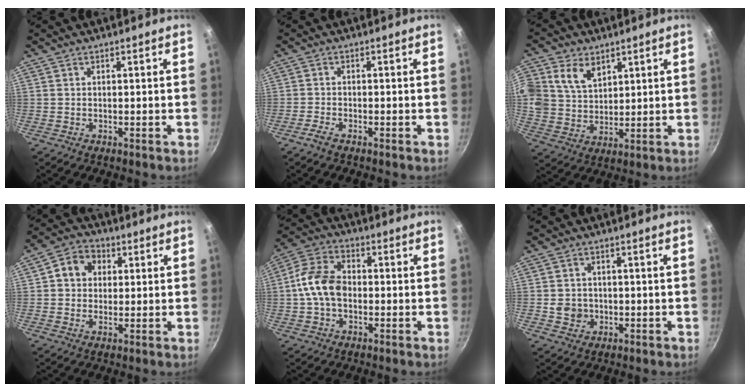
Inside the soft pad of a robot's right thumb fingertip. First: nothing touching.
{"total": 2.1, "force": [-1.6, 0.6, 1.2], "torque": [-0.036, 0.014, -0.037]}
{"total": 10.4, "force": [4.6, 7.8, 5.2], "torque": [-0.089, -0.011, 0.090]}
{"total": 7.6, "force": [1.9, 6.3, 3.7], "torque": [-0.039, 0.006, 0.017]}
{"total": 10.2, "force": [-0.8, 7.1, 7.3], "torque": [-0.125, 0.031, -0.028]}
{"total": 4.1, "force": [-0.6, 3.8, 1.5], "torque": [-0.010, 0.012, -0.005]}